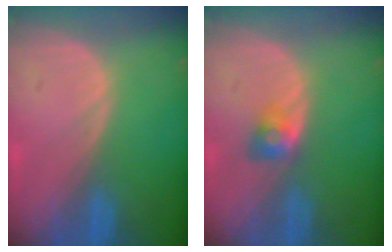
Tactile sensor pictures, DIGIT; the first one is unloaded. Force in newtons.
{"total": 2.9, "press": 2.5, "slide": 1.6}